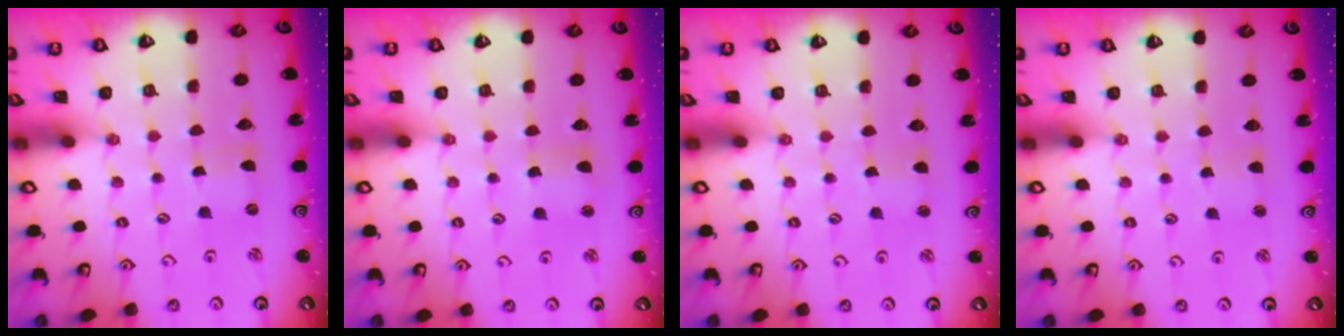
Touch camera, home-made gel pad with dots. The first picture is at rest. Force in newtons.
{"total": 2.9, "press": 2.9, "slide": 0.3}
{"total": 1.4, "press": 1.3, "slide": 0.2}
{"total": 1.5, "press": 1.4, "slide": 0.2}